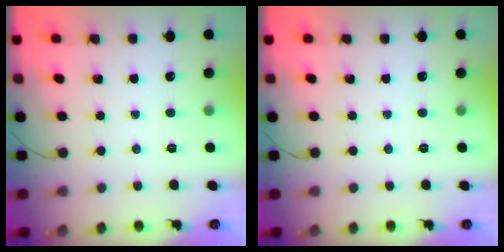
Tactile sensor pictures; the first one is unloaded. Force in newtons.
{"total": 0.0}